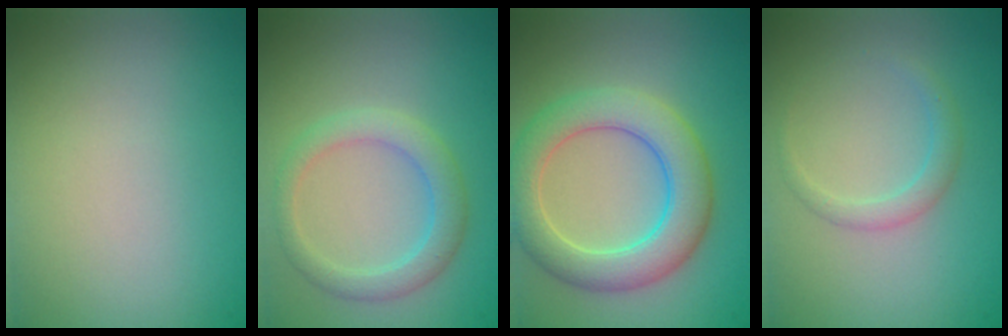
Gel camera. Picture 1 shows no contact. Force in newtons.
{"total": 2.9, "press": 2.9, "slide": 0.2}
{"total": 6.0, "press": 6.0, "slide": 0.2}
{"total": 1.5, "press": 1.5, "slide": 0.1}